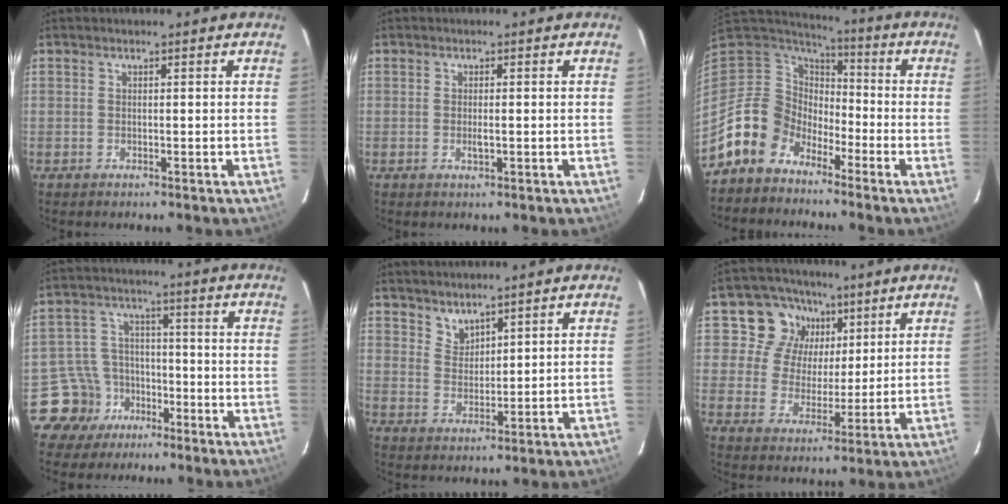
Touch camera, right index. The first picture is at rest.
{"total": 1.5, "force": [-0.4, 0.3, 1.4], "torque": [-0.026, -0.003, -0.005]}
{"total": 10.9, "force": [-7.6, 7.6, 1.8], "torque": [-0.053, 0.029, -0.147]}
{"total": 8.4, "force": [-5.4, 6.3, 0.1], "torque": [-0.024, 0.031, -0.093]}
{"total": 3.7, "force": [3.3, 1.4, 0.7], "torque": [-0.010, 0.000, 0.065]}
{"total": 9.8, "force": [5.0, 8.3, 1.7], "torque": [-0.029, 0.005, 0.081]}